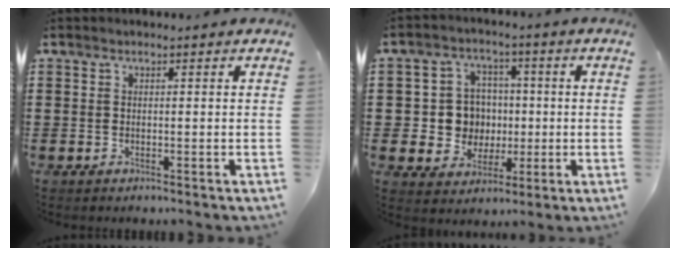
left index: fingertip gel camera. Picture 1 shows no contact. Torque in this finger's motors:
{"motor_torque": [0.10, 0.28, 0.06, 0.00]}